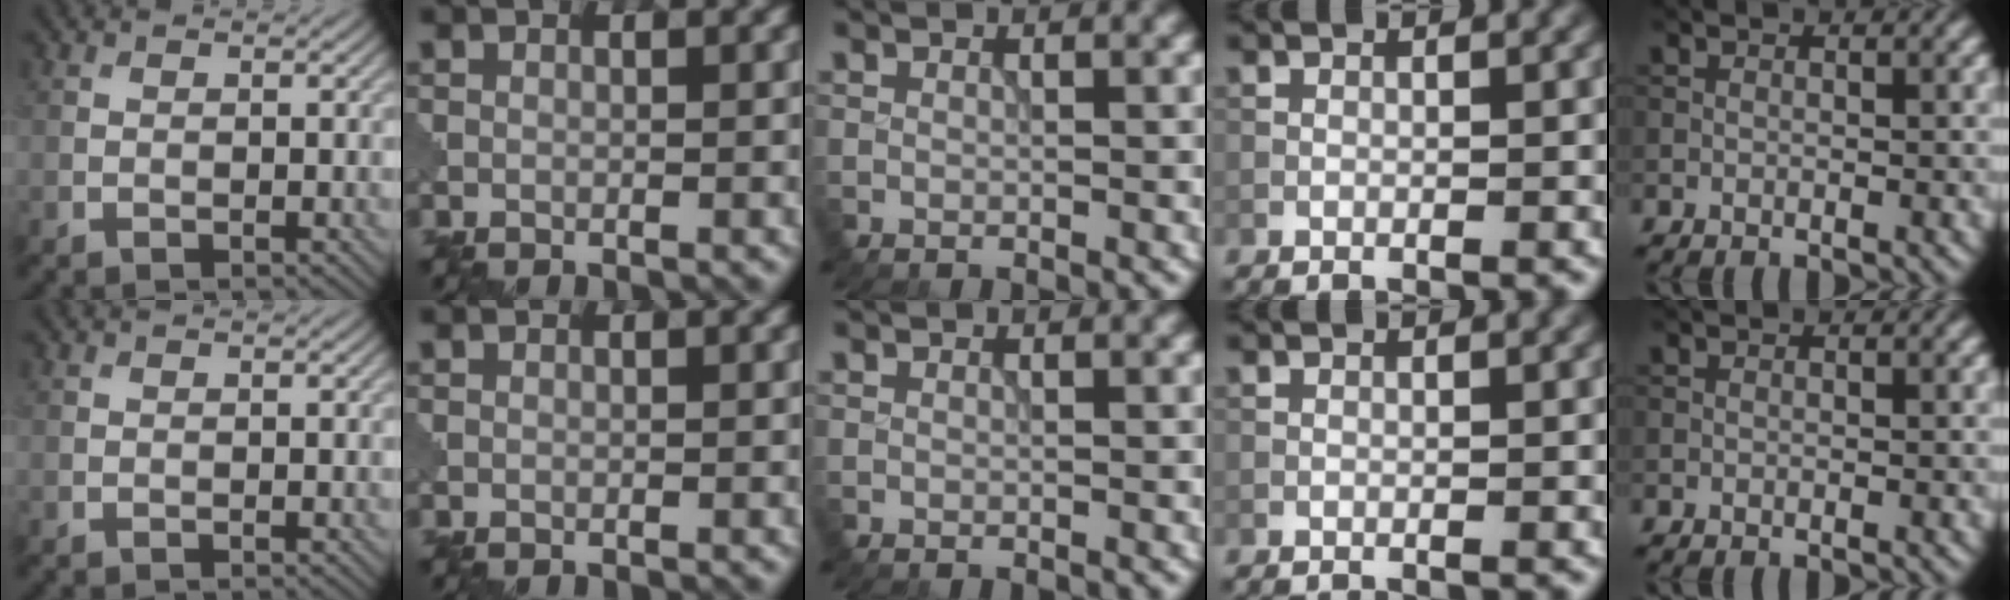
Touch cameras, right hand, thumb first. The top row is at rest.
{}